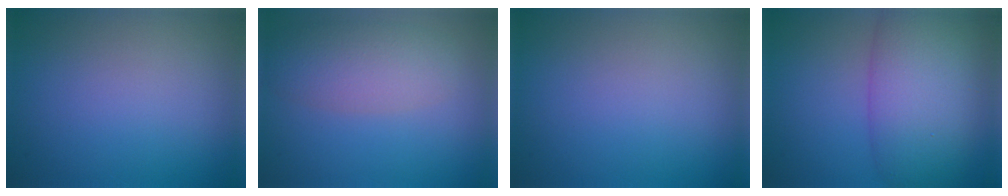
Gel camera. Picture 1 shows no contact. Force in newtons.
{"total": 4.3, "press": 4.3, "slide": 0.3}
{"total": 0.0}
{"total": 8.8, "press": 8.8, "slide": 0.3}